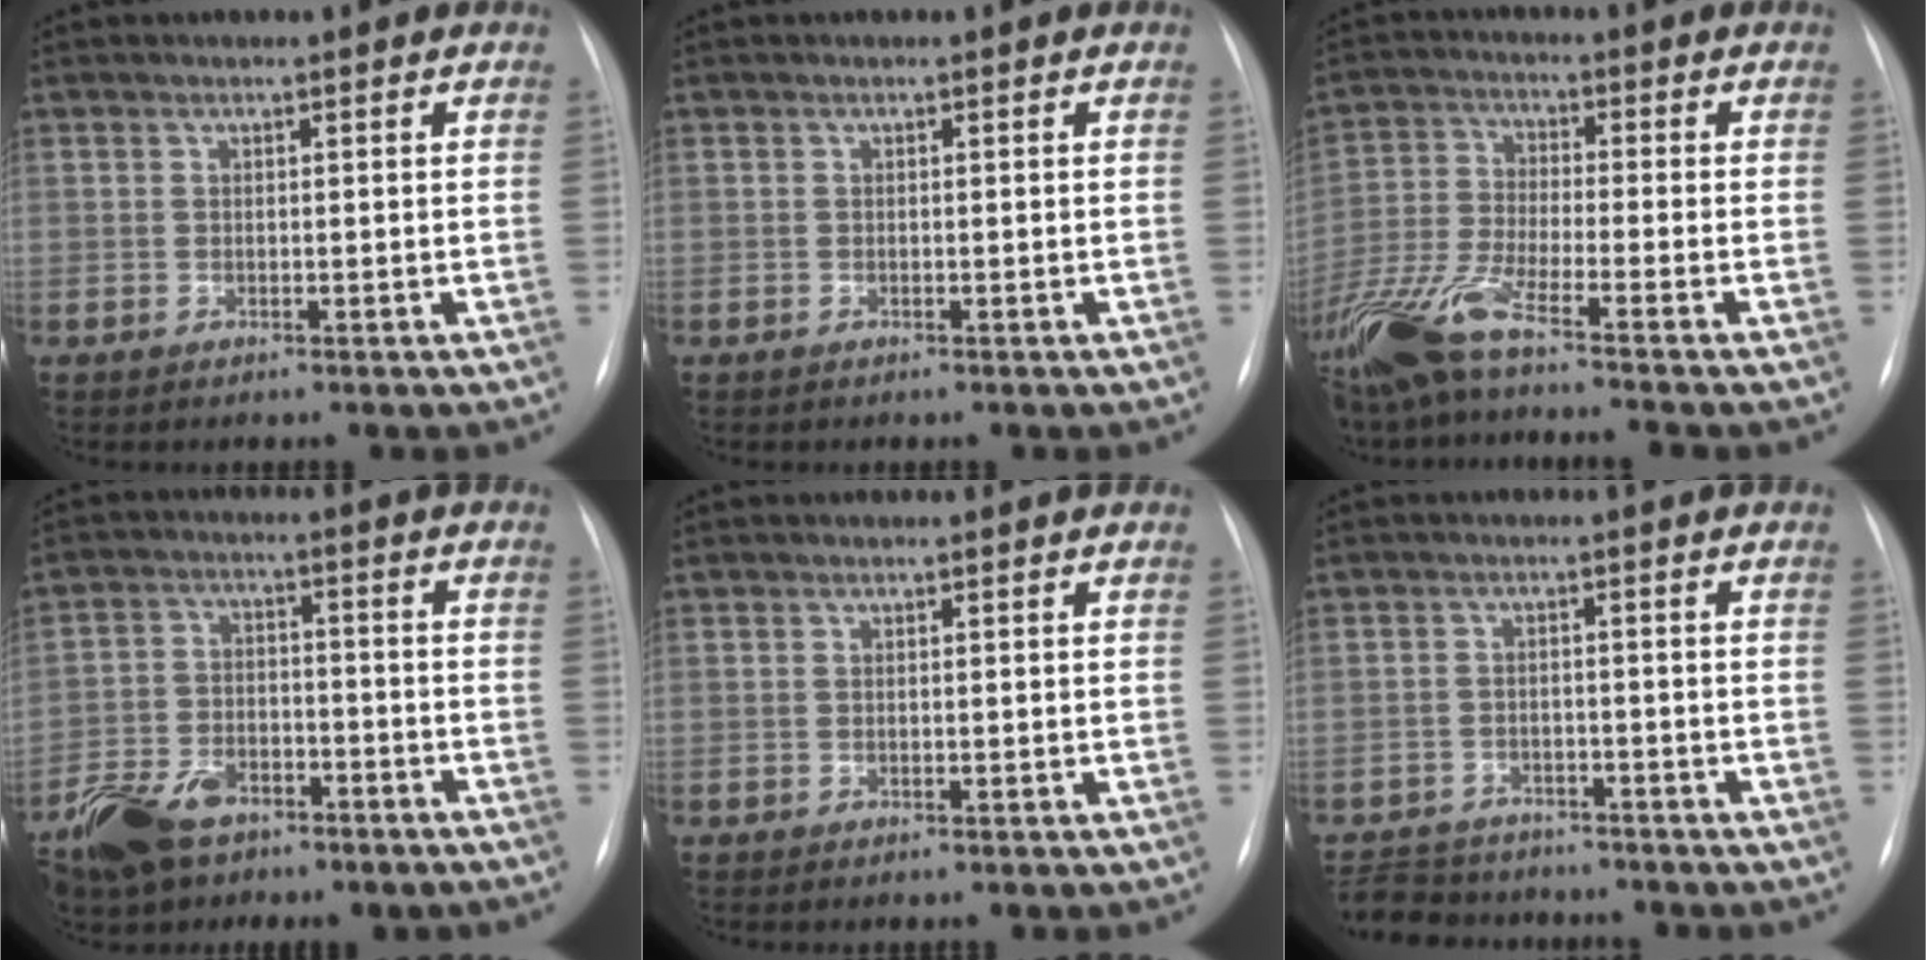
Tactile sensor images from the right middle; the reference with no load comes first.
{"total": 0.0}
{"total": 12.3, "force": [-9.2, -0.5, 8.1], "torque": [-0.171, -0.033, -0.172]}
{"total": 12.3, "force": [-8.1, 7.1, 6.0], "torque": [-0.129, 0.006, -0.134]}
{"total": 0.0}
{"total": 8.9, "force": [-8.1, 3.4, 1.7], "torque": [-0.037, 0.005, -0.117]}